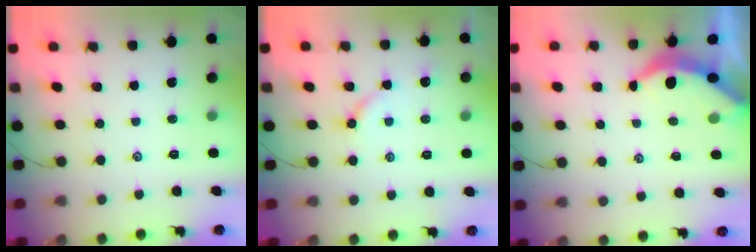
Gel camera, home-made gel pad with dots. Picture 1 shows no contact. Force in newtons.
{"total": 5.1, "press": 5.1, "slide": 0.6}
{"total": 3.7, "press": 3.7, "slide": 0.4}